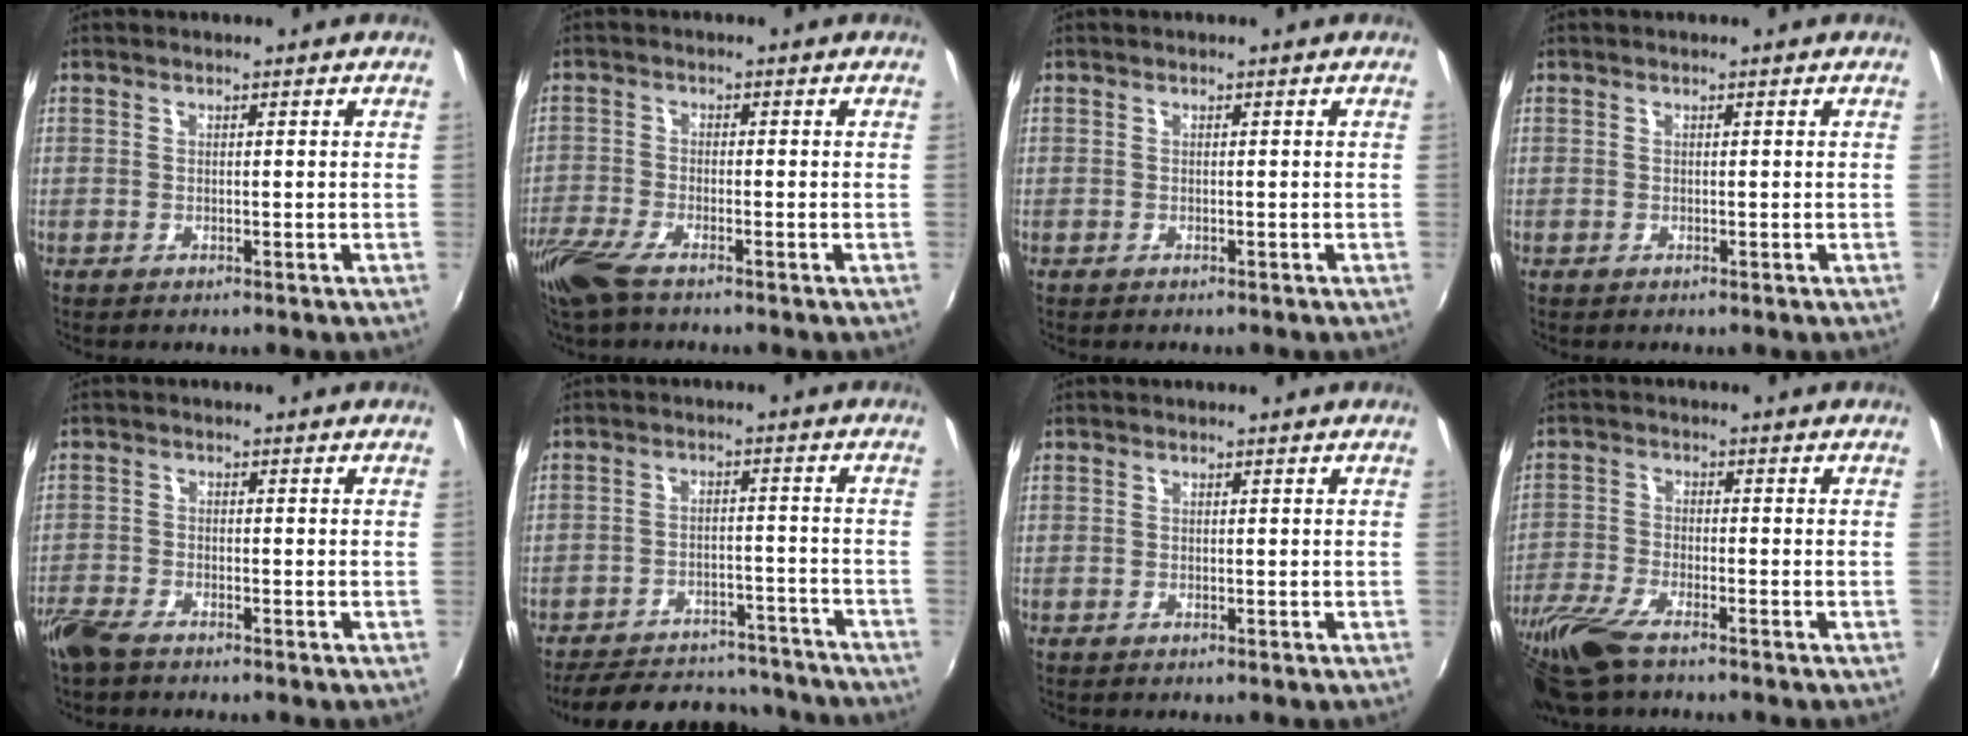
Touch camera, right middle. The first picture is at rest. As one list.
[{"total": 8.3, "force": [-6.2, 2.1, 5.0], "torque": [-0.131, -0.031, -0.125]}, {"total": 0.0}, {"total": 0.0}, {"total": 5.6, "force": [-4.5, 1.7, 2.7], "torque": [-0.074, -0.019, -0.091]}, {"total": 20.1, "force": [-17.6, 7.0, 6.7], "torque": [-0.144, 0.032, -0.220]}, {"total": 0.0}, {"total": 12.0, "force": [-9.0, 3.2, 7.3], "torque": [-0.180, -0.036, -0.182]}]